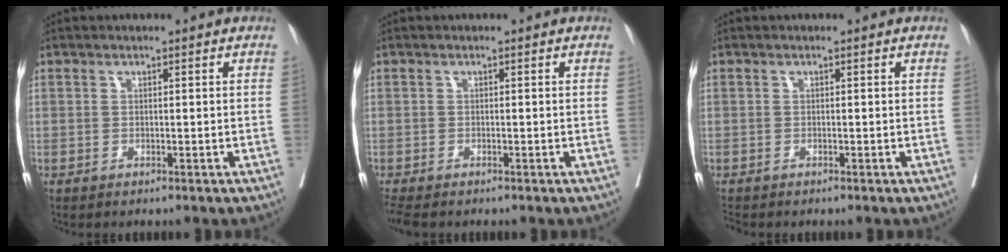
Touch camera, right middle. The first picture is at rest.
{"total": 3.0, "force": [-2.5, 0.8, 1.4], "torque": [-0.029, -0.012, -0.045]}
{"total": 0.8, "force": [-0.8, 0.0, 0.0], "torque": [-0.006, -0.005, -0.017]}